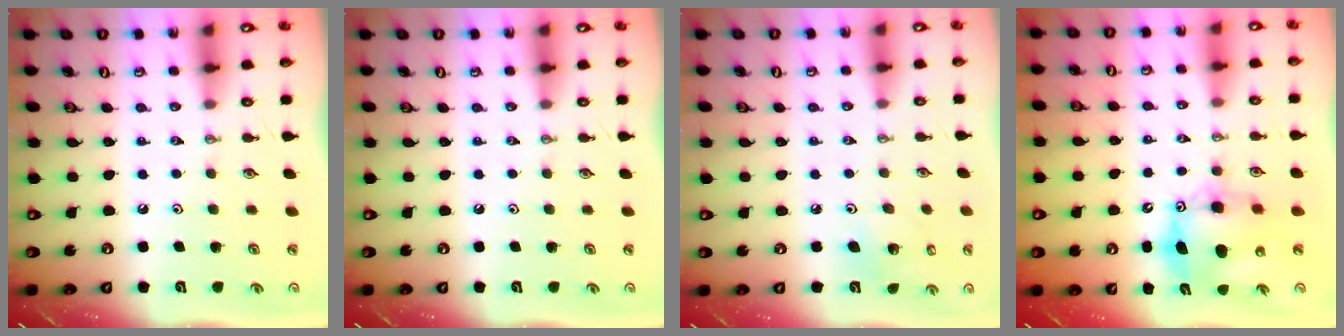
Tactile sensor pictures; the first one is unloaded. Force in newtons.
{"total": 0.0}
{"total": 4.7, "press": 4.5, "slide": 1.3}
{"total": 10.2, "press": 10.1, "slide": 0.9}